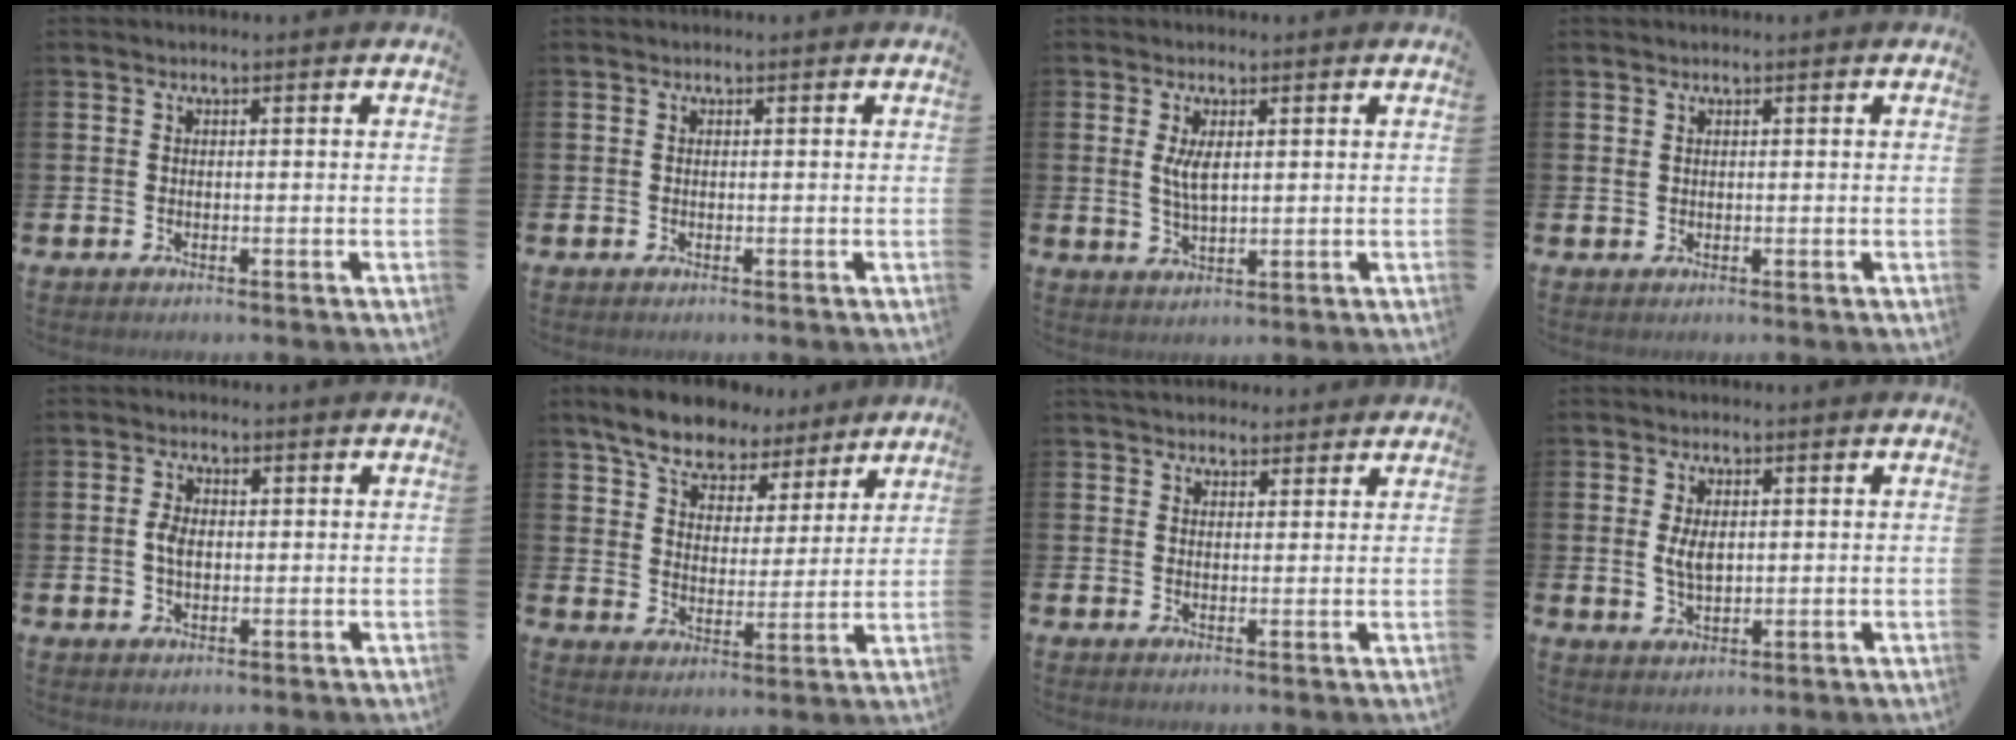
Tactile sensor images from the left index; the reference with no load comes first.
{"total": 0.0}
{"total": 3.5, "force": [1.3, 1.3, 3.0], "torque": [-0.052, 0.001, 0.019]}
{"total": 0.8, "force": [0.6, 0.5, 0.3], "torque": [-0.004, 0.004, 0.010]}
{"total": 2.9, "force": [0.4, 1.8, 2.3], "torque": [-0.036, 0.004, 0.003]}
{"total": 8.5, "force": [7.6, 3.2, 2.1], "torque": [-0.067, -0.036, 0.136]}
{"total": 3.6, "force": [3.4, 1.2, 0.3], "torque": [-0.004, -0.012, 0.062]}
{"total": 3.7, "force": [0.9, 2.0, 2.9], "torque": [-0.050, 0.002, 0.014]}